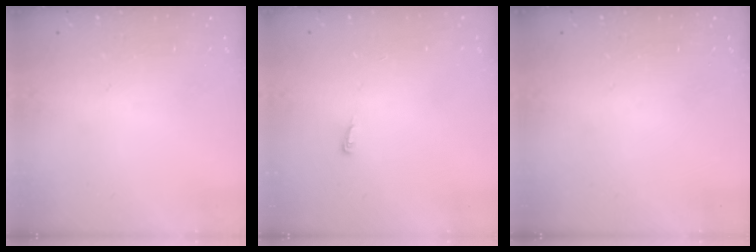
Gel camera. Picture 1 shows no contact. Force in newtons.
{"total": 3.4, "press": 3.3, "slide": 0.7}
{"total": 0.0}